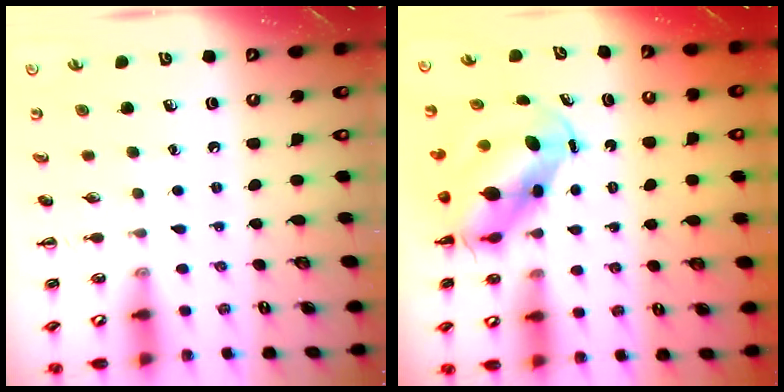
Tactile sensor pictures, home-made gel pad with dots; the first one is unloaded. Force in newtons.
{"total": 7.8, "press": 7.6, "slide": 2.1}